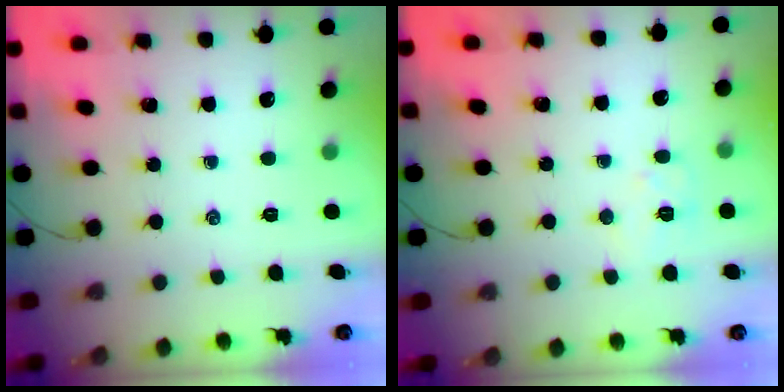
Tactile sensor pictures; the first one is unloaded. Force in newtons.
{"total": 5.4, "press": 5.4, "slide": 0.6}